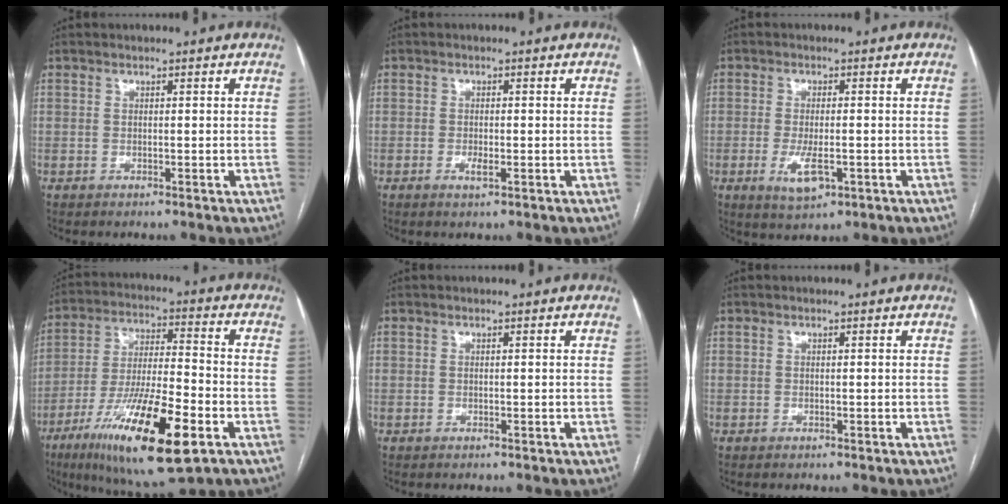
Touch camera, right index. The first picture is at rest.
{"total": 1.6, "force": [-0.8, 0.5, 1.3], "torque": [-0.024, 0.001, -0.012]}
{"total": 5.2, "force": [-1.8, 1.7, 4.7], "torque": [-0.091, -0.009, -0.024]}
{"total": 19.6, "force": [-9.4, 3.1, 17.0], "torque": [-0.317, -0.033, -0.157]}
{"total": 0.0}
{"total": 0.0}